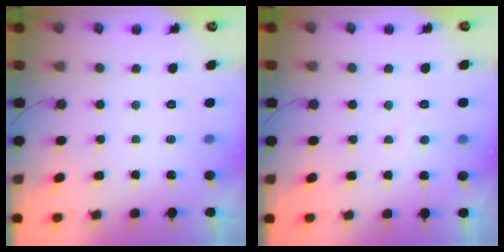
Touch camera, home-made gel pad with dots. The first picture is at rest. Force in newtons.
{"total": 3.3, "press": 3.3, "slide": 0.3}